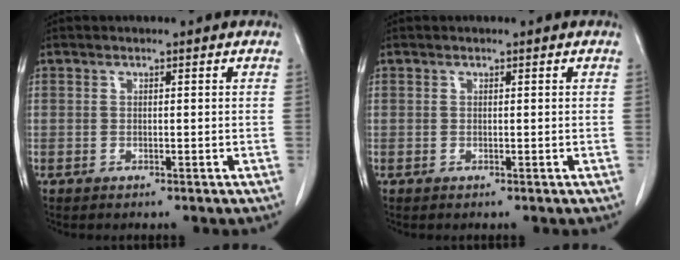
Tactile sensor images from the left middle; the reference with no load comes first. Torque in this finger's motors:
{"motor_torque": [-0.17, 0.21, -0.04, 0.00]}